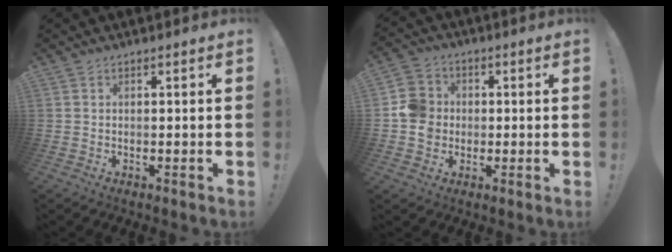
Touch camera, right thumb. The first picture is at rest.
{"total": 9.5, "force": [-0.9, 8.7, 3.8], "torque": [-0.058, 0.022, -0.011]}